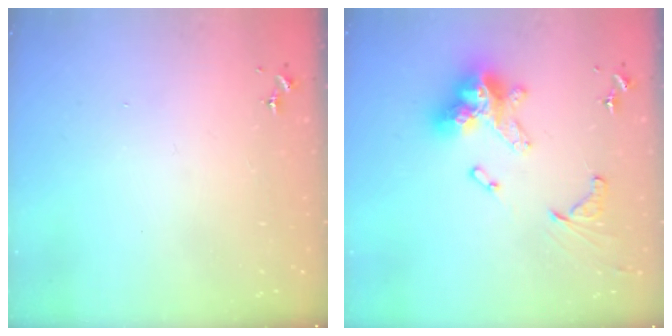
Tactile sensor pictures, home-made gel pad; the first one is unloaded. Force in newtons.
{"total": 18.7, "press": 18.6, "slide": 1.9}